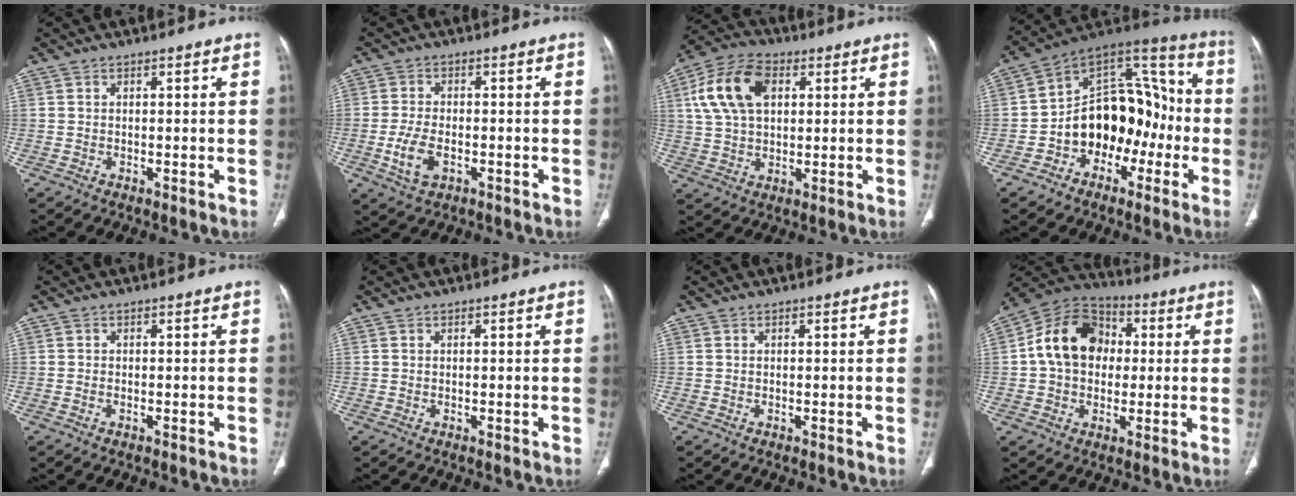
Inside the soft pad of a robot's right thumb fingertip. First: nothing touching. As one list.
[{"total": 5.9, "force": [-1.9, 3.4, 4.5], "torque": [-0.097, 0.005, -0.031]}, {"total": 13.4, "force": [3.9, 8.4, 9.7], "torque": [-0.183, 0.014, 0.070]}, {"total": 18.6, "force": [-4.8, 13.0, 12.4], "torque": [-0.135, 0.078, -0.077]}, {"total": 0.6, "force": [-0.3, 0.3, 0.4], "torque": [-0.013, 0.005, -0.004]}, {"total": 0.0}, {"total": 0.0}, {"total": 14.8, "force": [1.3, 11.5, 9.3], "torque": [-0.137, 0.029, 0.011]}]